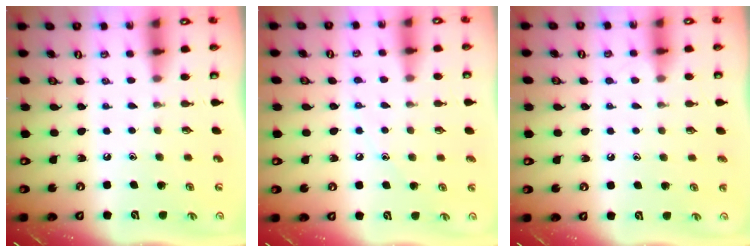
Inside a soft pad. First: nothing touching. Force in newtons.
{"total": 5.5, "press": 5.5, "slide": 0.7}
{"total": 3.0, "press": 3.0, "slide": 0.3}